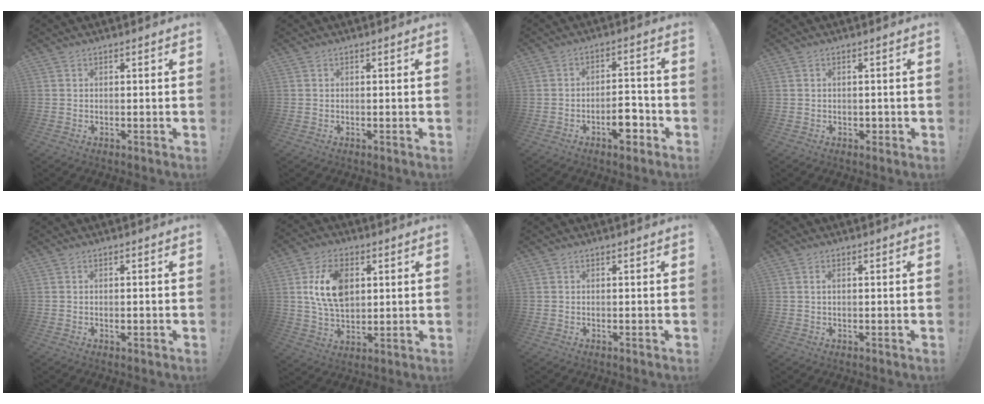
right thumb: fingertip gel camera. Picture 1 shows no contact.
{"total": 0.0}
{"total": 7.5, "force": [-3.8, 3.8, 5.3], "torque": [-0.057, 0.024, -0.063]}
{"total": 1.3, "force": [-0.2, 1.1, 0.5], "torque": [0.000, -0.001, -0.006]}
{"total": 0.5, "force": [0.1, 0.4, 0.3], "torque": [-0.005, 0.000, 0.001]}
{"total": 14.4, "force": [3.6, 9.6, 10.1], "torque": [-0.187, 0.006, 0.068]}
{"total": 0.0}
{"total": 1.3, "force": [0.4, 0.6, 1.1], "torque": [-0.028, 0.005, 0.007]}